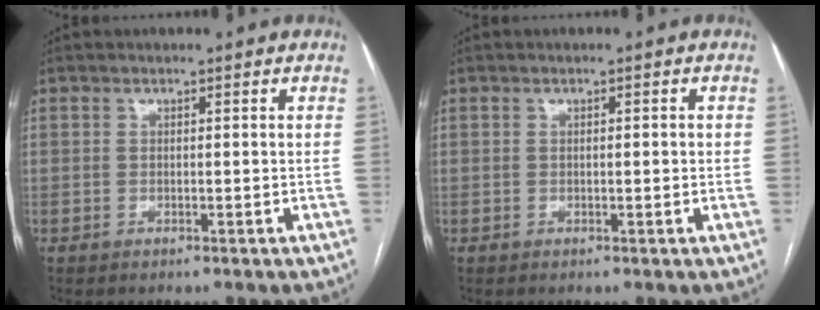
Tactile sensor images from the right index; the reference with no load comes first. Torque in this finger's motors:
{"motor_torque": [-0.11, -0.03, -0.04, 0.00]}